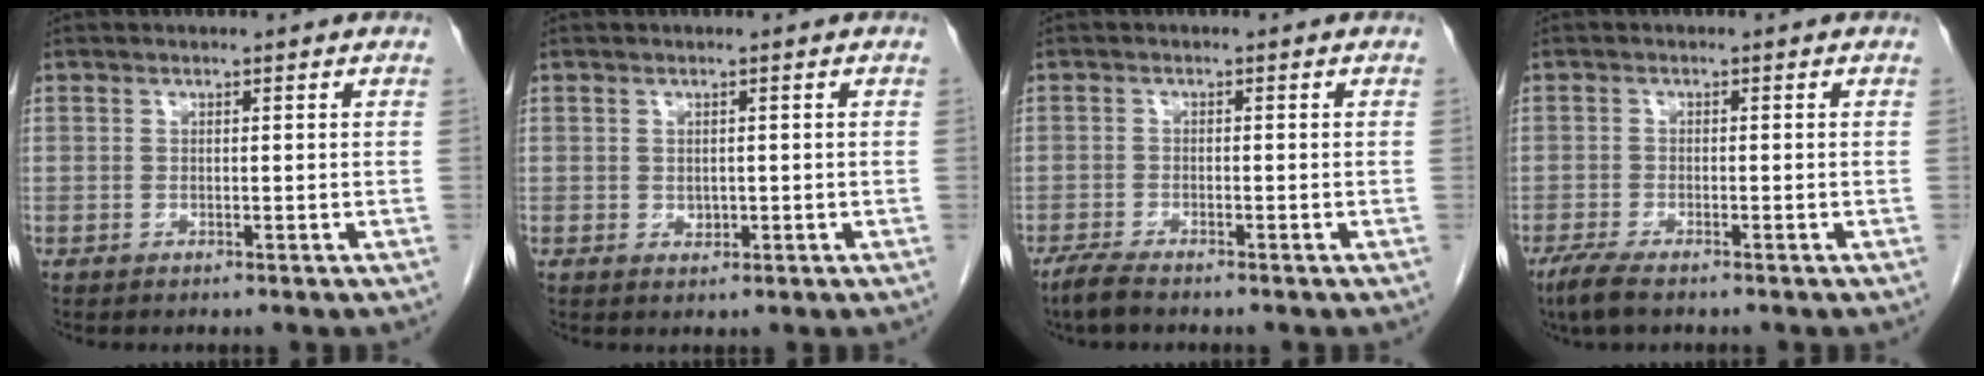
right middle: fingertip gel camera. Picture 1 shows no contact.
{"total": 1.1, "force": [-0.1, 0.9, 0.7], "torque": [-0.013, 0.000, 0.002]}
{"total": 3.2, "force": [-2.6, 0.4, 1.8], "torque": [-0.042, -0.009, -0.047]}
{"total": 4.1, "force": [-3.0, 0.7, 2.6], "torque": [-0.057, -0.012, -0.052]}